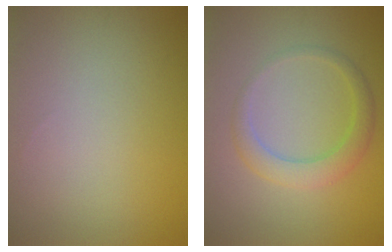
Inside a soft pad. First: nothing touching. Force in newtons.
{"total": 3.0, "press": 3.0, "slide": 0.1}